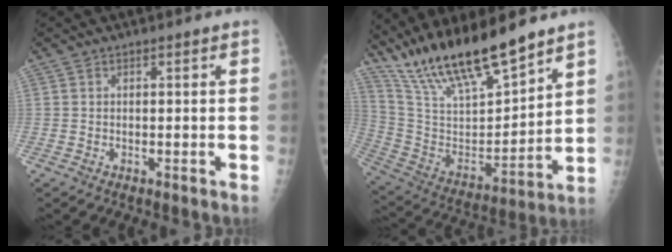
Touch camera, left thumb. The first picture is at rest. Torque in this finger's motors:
{"motor_torque": [0.82, 0.76, 1.40, -1.37, 0.30]}